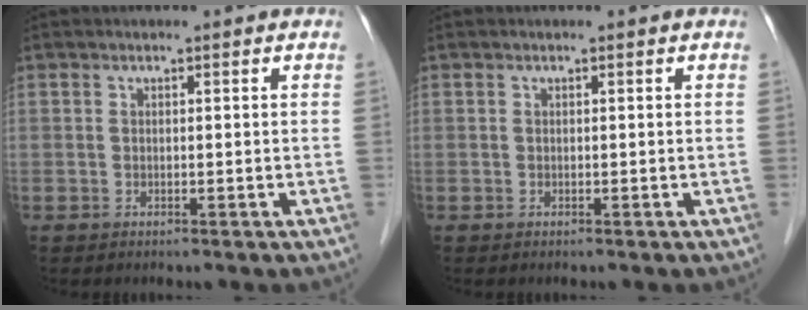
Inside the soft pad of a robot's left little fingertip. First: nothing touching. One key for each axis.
{"total": 0.0}